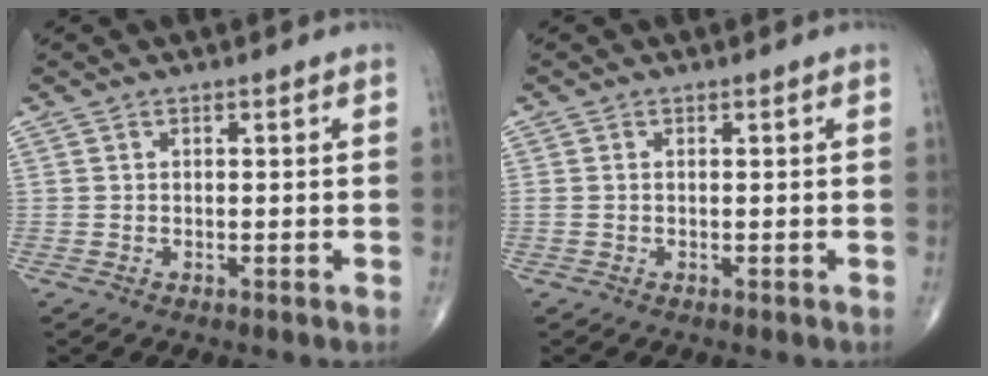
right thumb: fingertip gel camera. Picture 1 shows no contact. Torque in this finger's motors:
{"motor_torque": [-0.01, -0.16, 0.19, 0.20, -0.01]}